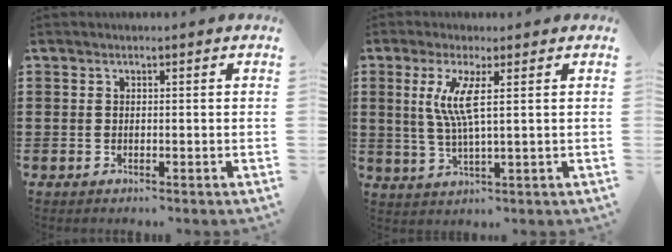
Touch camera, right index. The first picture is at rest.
{"total": 6.1, "force": [1.4, 0.2, 6.0], "torque": [-0.132, -0.012, 0.016]}